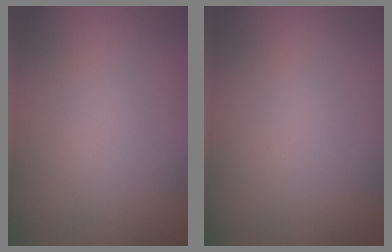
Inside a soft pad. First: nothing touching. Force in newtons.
{"total": 0.0}